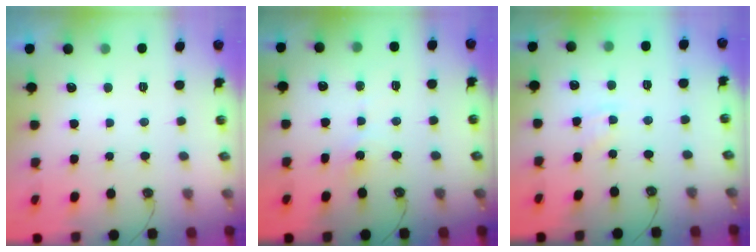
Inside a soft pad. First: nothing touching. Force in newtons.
{"total": 4.4, "press": 4.4, "slide": 0.5}
{"total": 4.7, "press": 4.6, "slide": 0.6}